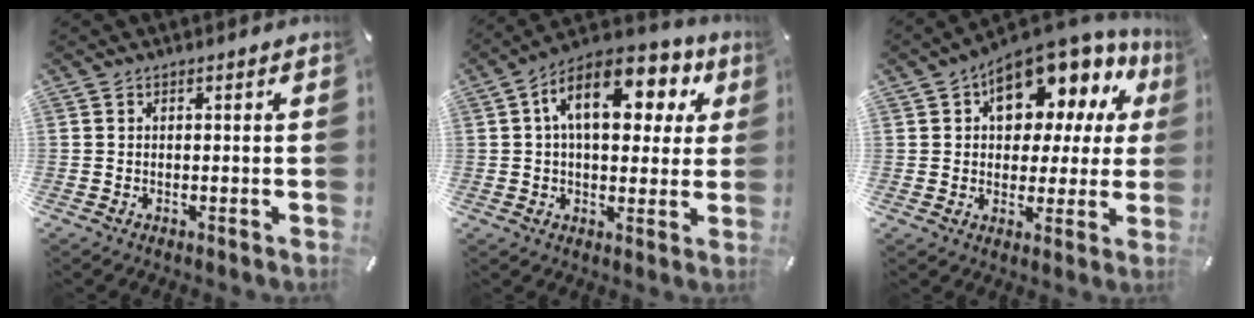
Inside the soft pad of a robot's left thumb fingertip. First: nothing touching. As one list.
[{"total": 15.2, "force": [5.4, 8.8, 11.2], "torque": [-0.179, -0.004, 0.093]}, {"total": 13.4, "force": [7.5, 7.9, 7.8], "torque": [-0.112, -0.063, 0.132]}]